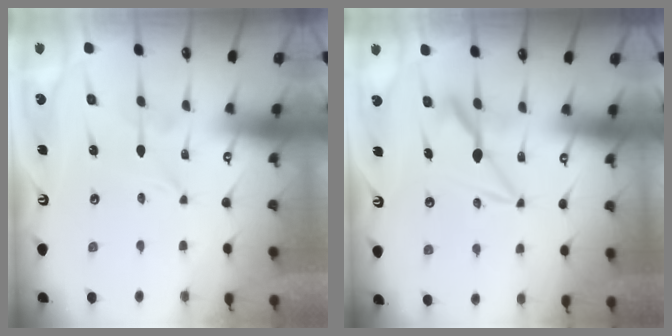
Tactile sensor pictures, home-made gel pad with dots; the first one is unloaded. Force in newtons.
{"total": 8.5, "press": 8.5, "slide": 1.1}